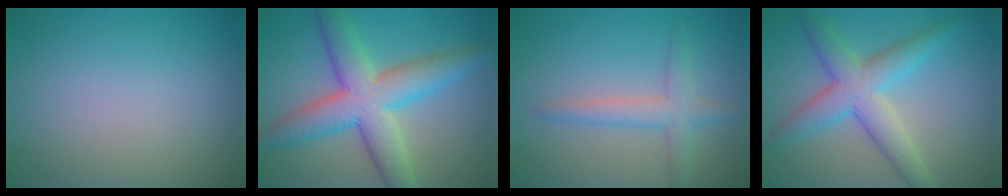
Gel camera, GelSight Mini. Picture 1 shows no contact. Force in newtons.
{"total": 8.0, "press": 8.0, "slide": 0.2}
{"total": 2.9, "press": 2.9, "slide": 0.2}
{"total": 5.6, "press": 5.6, "slide": 0.2}